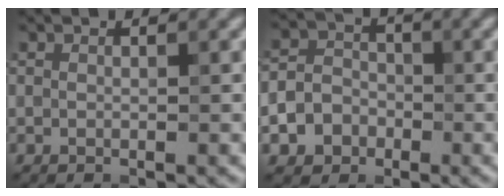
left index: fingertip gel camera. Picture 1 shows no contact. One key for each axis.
{"total": 4.6, "fx": -1.9, "fy": 4.0, "fz": 1.4, "tx": 0.002, "ty": -0.005, "tz": -0.046}